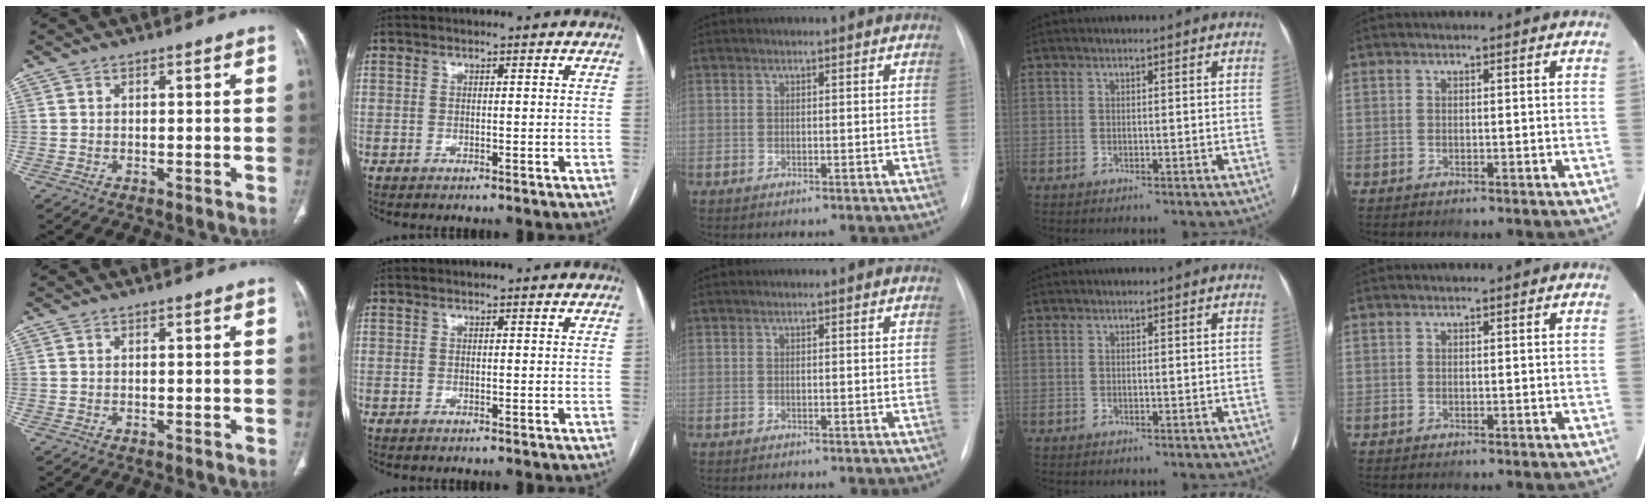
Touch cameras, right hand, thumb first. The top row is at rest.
{}